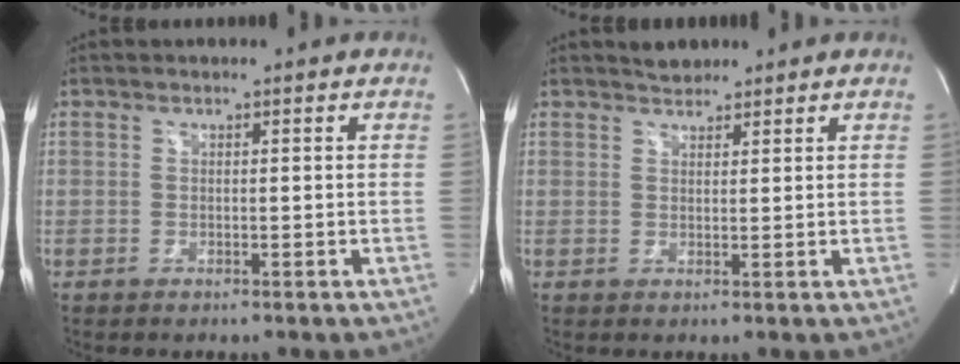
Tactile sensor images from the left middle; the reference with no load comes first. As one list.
[{"total": 2.2, "force": [2.0, 0.8, 0.3], "torque": [-0.011, 0.008, 0.035]}]